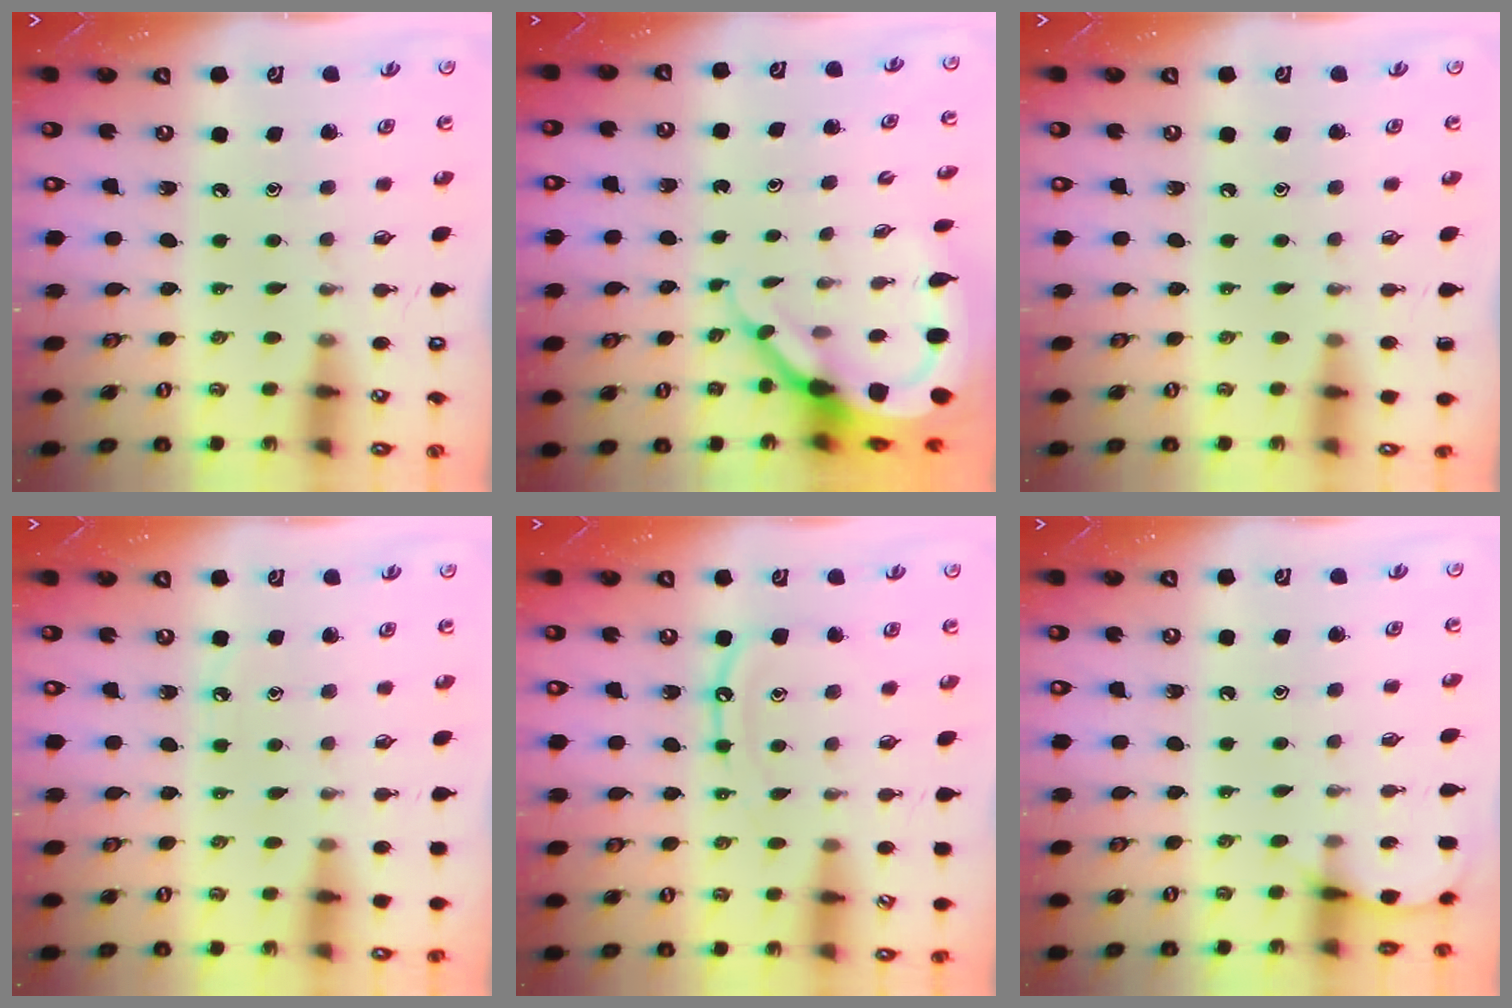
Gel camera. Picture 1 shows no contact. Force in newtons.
{"total": 9.7, "press": 9.7, "slide": 1.0}
{"total": 0.0}
{"total": 3.5, "press": 3.5, "slide": 0.5}
{"total": 9.5, "press": 9.5, "slide": 1.0}
{"total": 5.8, "press": 5.8, "slide": 0.7}